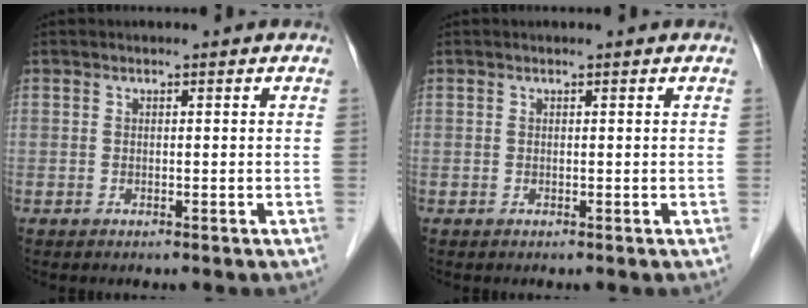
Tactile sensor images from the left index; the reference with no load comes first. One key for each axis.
{"total": 0.0}